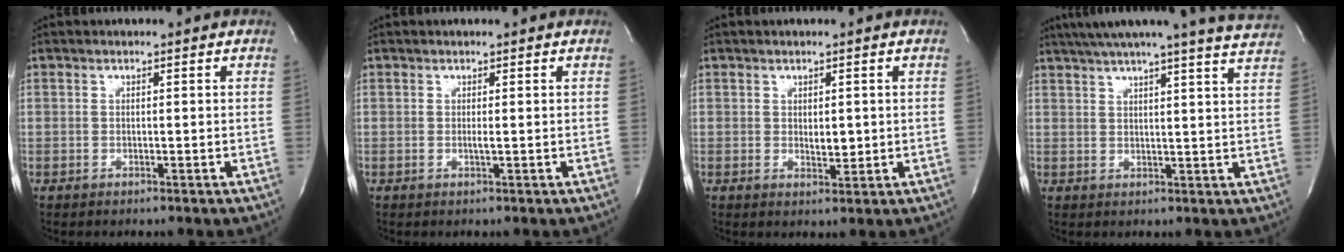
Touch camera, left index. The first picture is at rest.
{"total": 0.7, "force": [-0.4, -0.2, 0.5], "torque": [-0.012, -0.006, -0.007]}
{"total": 2.0, "force": [-0.2, 1.0, 1.7], "torque": [-0.023, -0.010, -0.001]}
{"total": 18.7, "force": [16.9, -1.0, 7.9], "torque": [-0.124, -0.029, 0.204]}